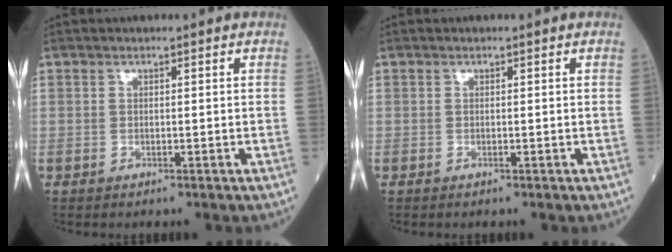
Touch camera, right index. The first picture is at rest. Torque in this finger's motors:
{"motor_torque": [0.00, 0.00, 0.02, 0.01]}